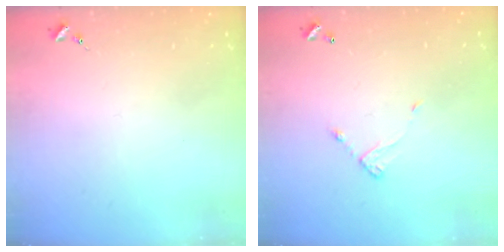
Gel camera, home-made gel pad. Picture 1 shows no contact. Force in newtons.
{"total": 4.9, "press": 4.9, "slide": 0.4}